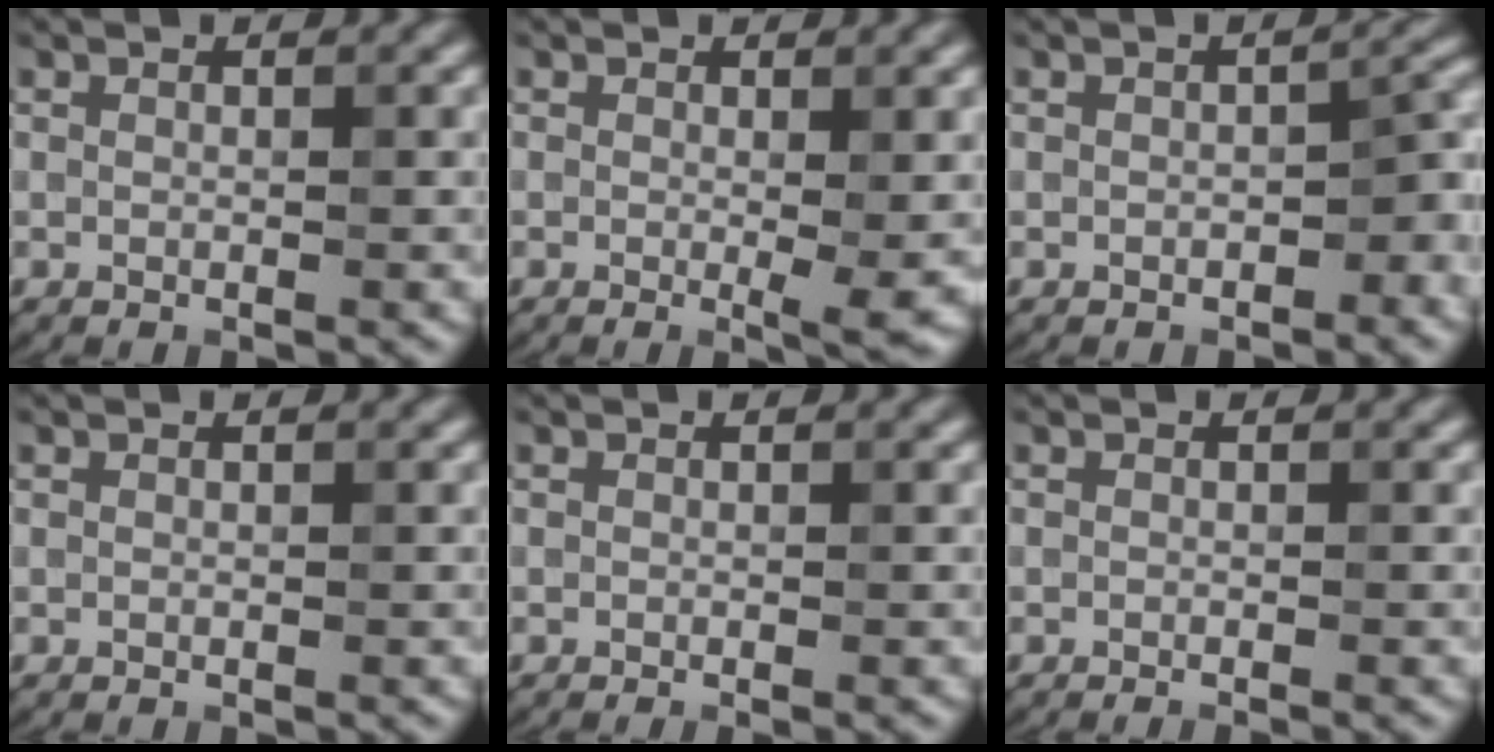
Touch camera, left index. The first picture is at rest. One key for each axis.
{"total": 2.0, "fx": -0.1, "fy": 0.3, "fz": 2.0, "tx": -0.029, "ty": -0.010, "tz": -0.002}
{"total": 3.0, "fx": -0.8, "fy": 1.6, "fz": 2.5, "tx": -0.027, "ty": 0.004, "tz": -0.012}
{"total": 0.0}
{"total": 0.6, "fx": -0.3, "fy": 0.2, "fz": 0.5, "tx": -0.006, "ty": -0.007, "tz": -0.005}
{"total": 0.8, "fx": -0.5, "fy": 0.2, "fz": 0.6, "tx": -0.004, "ty": -0.006, "tz": -0.010}